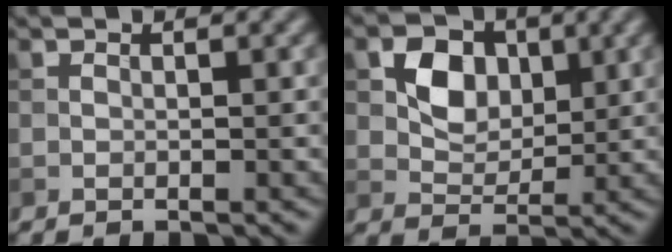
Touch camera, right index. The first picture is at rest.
{"total": 4.5, "force": [1.3, 3.4, 2.6], "torque": [-0.042, 0.004, 0.017]}